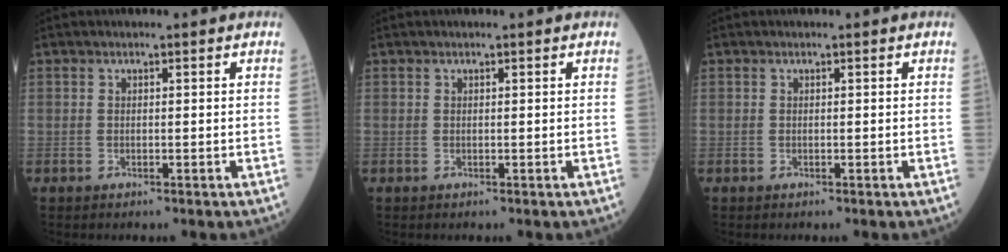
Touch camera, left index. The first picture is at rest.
{"total": 0.0}
{"total": 0.0}